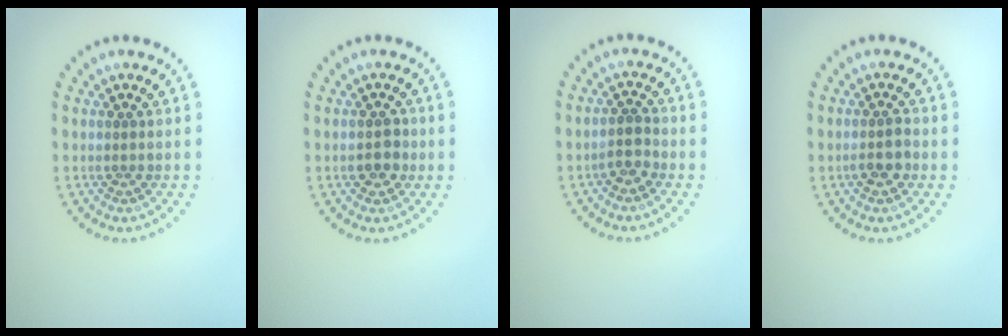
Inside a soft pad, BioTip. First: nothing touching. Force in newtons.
{"total": 1.8, "press": 1.8, "slide": 0.4}
{"total": 1.7, "press": 1.4, "slide": 1.0}
{"total": 1.8, "press": 1.7, "slide": 0.5}